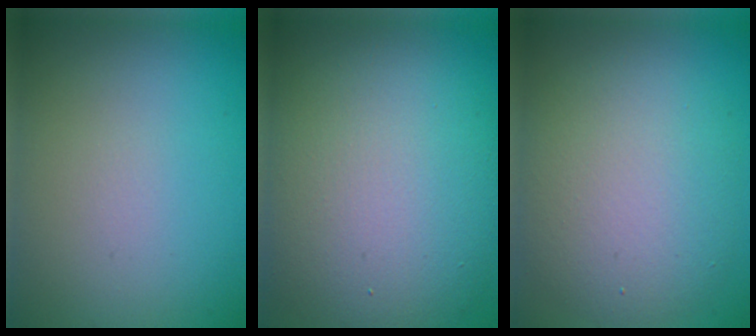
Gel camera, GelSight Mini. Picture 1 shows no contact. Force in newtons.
{"total": 11.9, "press": 11.8, "slide": 0.5}
{"total": 7.3, "press": 7.3, "slide": 0.6}